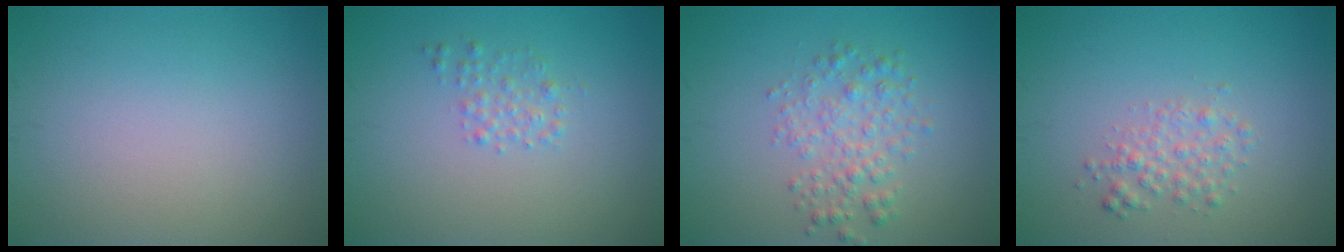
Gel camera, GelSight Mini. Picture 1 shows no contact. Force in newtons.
{"total": 1.4, "press": 1.4, "slide": 0.1}
{"total": 2.8, "press": 2.8, "slide": 0.0}
{"total": 2.0, "press": 2.0, "slide": 0.1}